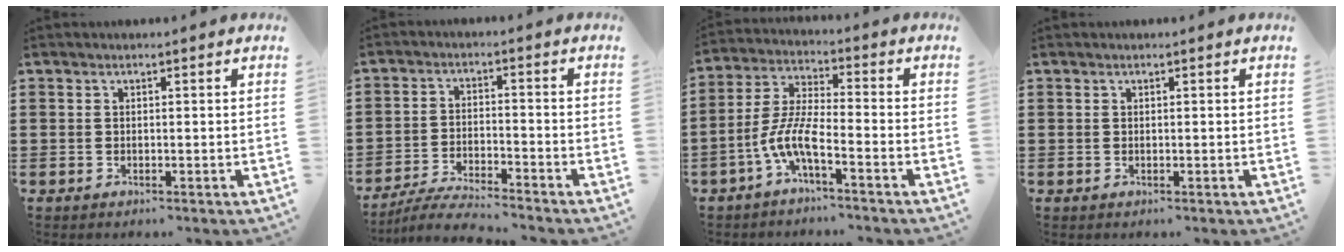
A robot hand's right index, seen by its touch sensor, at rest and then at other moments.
{"total": 5.1, "force": [-4.9, -0.1, 1.4], "torque": [-0.039, -0.010, -0.099]}
{"total": 7.4, "force": [-4.1, 1.6, 5.9], "torque": [-0.149, -0.013, -0.084]}
{"total": 0.0}